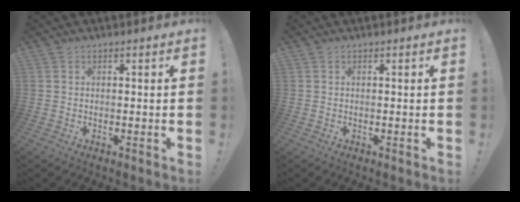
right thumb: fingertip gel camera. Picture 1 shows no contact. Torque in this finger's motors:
{"motor_torque": [0.18, -0.18, -0.31, 0.10, -0.08]}